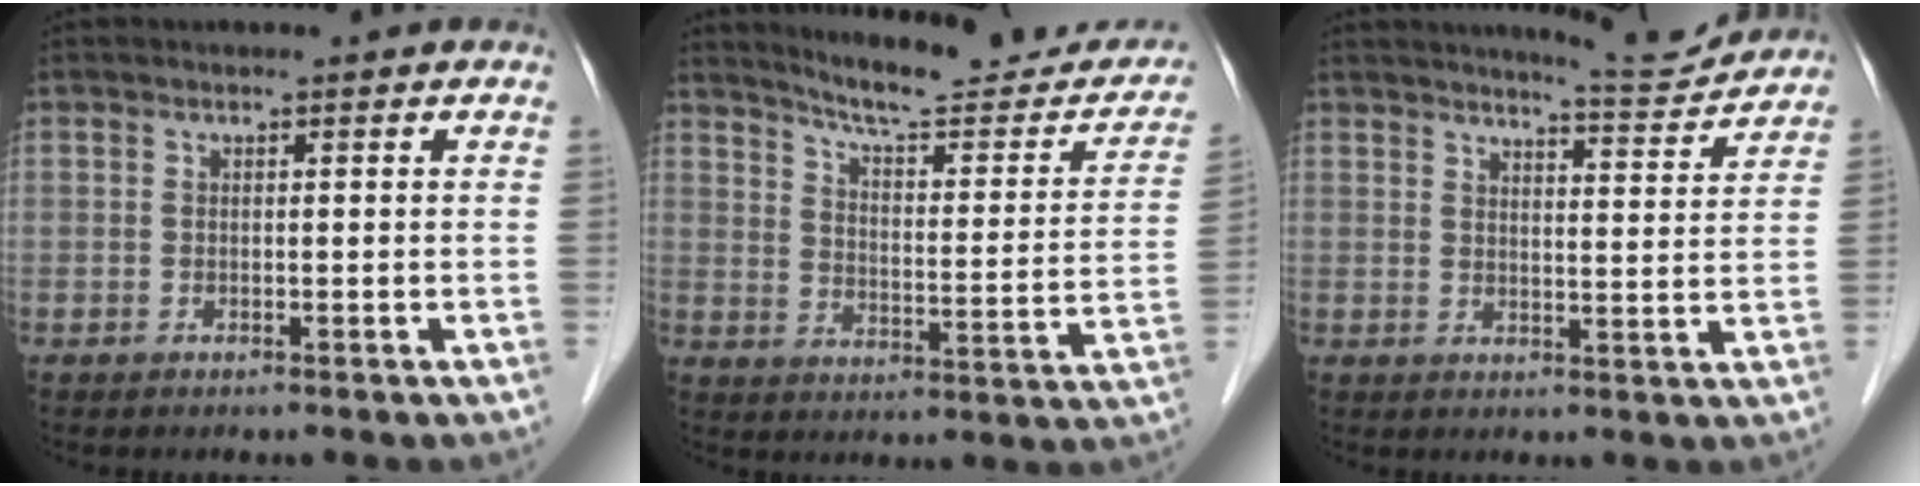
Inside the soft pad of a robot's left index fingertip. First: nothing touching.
{"total": 19.1, "force": [17.4, 3.0, 7.4], "torque": [-0.092, -0.041, 0.224]}
{"total": 7.3, "force": [7.2, -0.1, 1.0], "torque": [-0.023, -0.013, 0.093]}